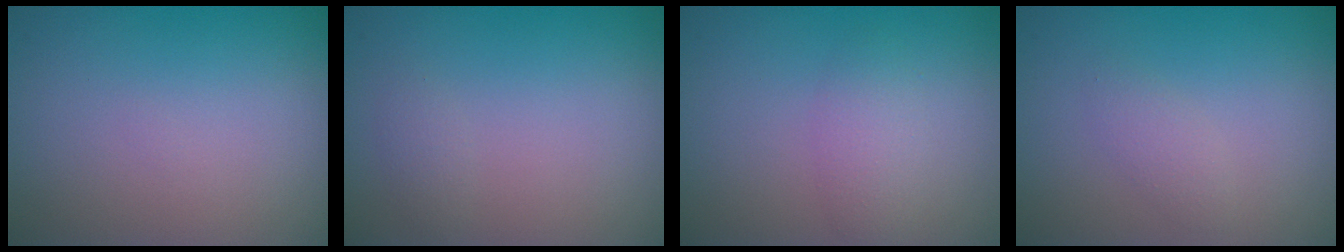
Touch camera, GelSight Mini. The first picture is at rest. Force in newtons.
{"total": 0.7, "press": 0.7, "slide": 0.1}
{"total": 2.0, "press": 2.0, "slide": 0.0}
{"total": 1.2, "press": 1.2, "slide": 0.0}